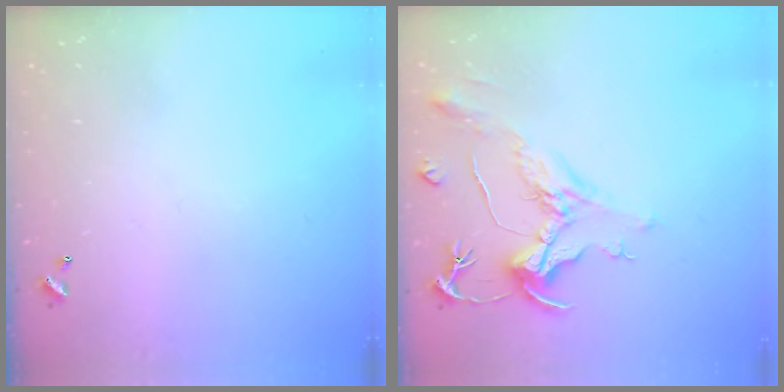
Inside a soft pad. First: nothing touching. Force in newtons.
{"total": 2.2, "press": 1.7, "slide": 1.3}